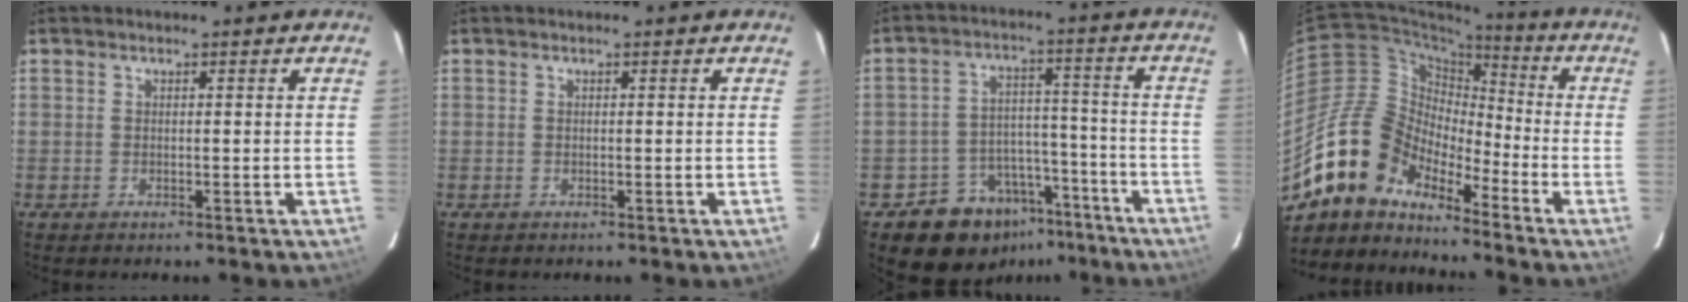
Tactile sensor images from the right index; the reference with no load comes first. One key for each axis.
{"total": 0.0}
{"total": 12.2, "fx": -8.3, "fy": 8.4, "fz": 3.1, "tx": -0.059, "ty": 0.045, "tz": -0.105}
{"total": 14.0, "fx": -11.5, "fy": 6.8, "fz": 4.1, "tx": -0.077, "ty": 0.027, "tz": -0.225}